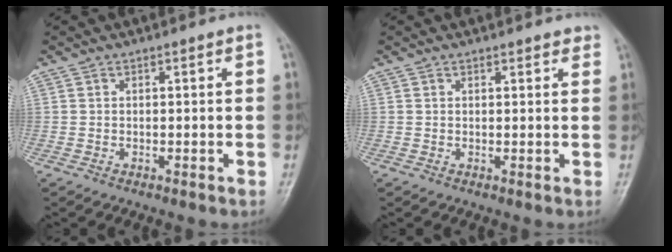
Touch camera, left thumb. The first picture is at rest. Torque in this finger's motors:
{"motor_torque": [-0.07, -0.03, -0.15, -0.13, 0.01]}